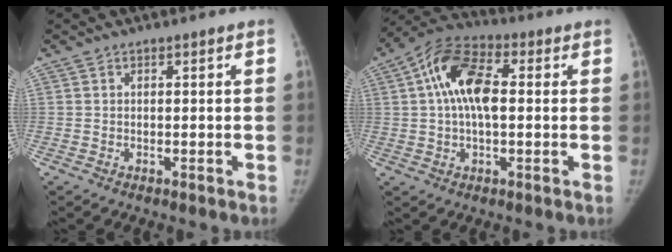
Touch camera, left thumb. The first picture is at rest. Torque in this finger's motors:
{"motor_torque": [-0.08, 0.50, 1.47, -0.20, 0.39]}